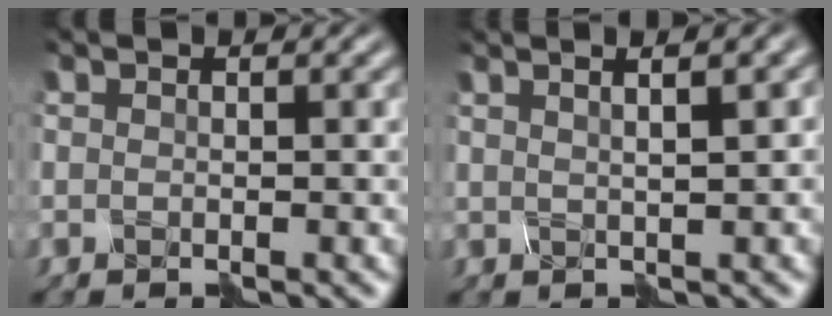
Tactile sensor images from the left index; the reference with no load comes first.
{"total": 5.5, "force": [2.7, 2.2, 4.2], "torque": [-0.030, 0.039, 0.010]}